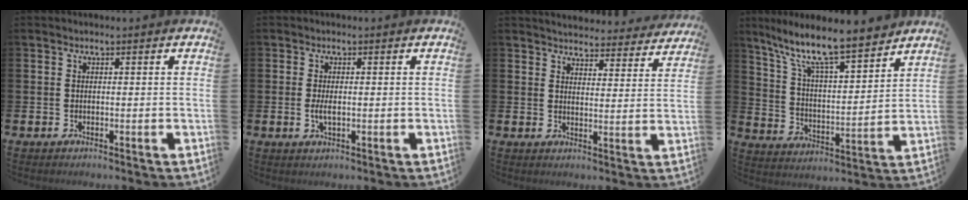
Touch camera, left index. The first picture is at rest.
{"total": 2.3, "force": [-0.1, 0.9, 2.1], "torque": [-0.036, 0.000, -0.004]}
{"total": 4.5, "force": [4.4, 0.8, 0.1], "torque": [-0.011, -0.039, 0.076]}
{"total": 10.7, "force": [9.4, 1.6, 5.0], "torque": [-0.132, -0.064, 0.158]}